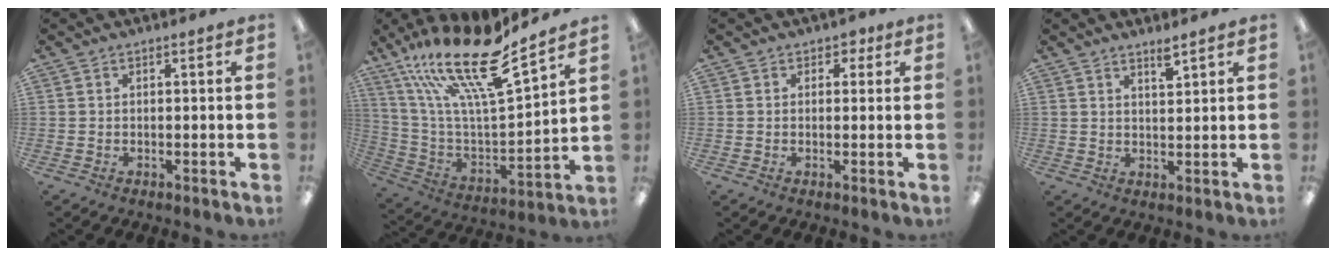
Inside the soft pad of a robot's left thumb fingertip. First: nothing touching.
{"total": 22.4, "force": [17.1, 4.9, 13.6], "torque": [-0.261, -0.116, 0.288]}
{"total": 2.1, "force": [0.8, 1.8, 0.8], "torque": [0.001, 0.000, 0.011]}
{"total": 2.8, "force": [2.5, 0.0, 1.2], "torque": [-0.014, -0.016, 0.042]}